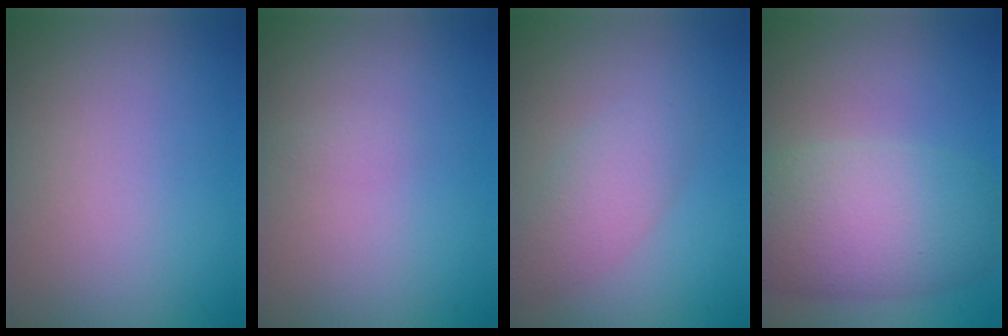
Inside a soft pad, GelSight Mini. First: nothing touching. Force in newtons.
{"total": 0.5, "press": 0.5, "slide": 0.1}
{"total": 2.8, "press": 2.8, "slide": 0.2}
{"total": 7.9, "press": 7.9, "slide": 0.4}